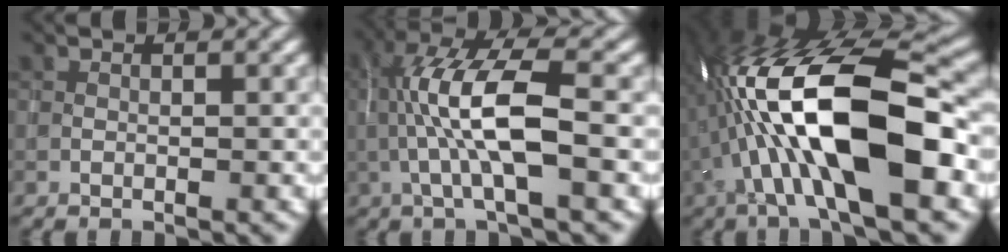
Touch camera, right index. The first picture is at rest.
{"total": 7.6, "force": [-0.6, 1.8, 7.3], "torque": [-0.154, 0.012, -0.013]}
{"total": 14.2, "force": [-1.8, 4.8, 13.2], "torque": [-0.248, 0.022, -0.034]}